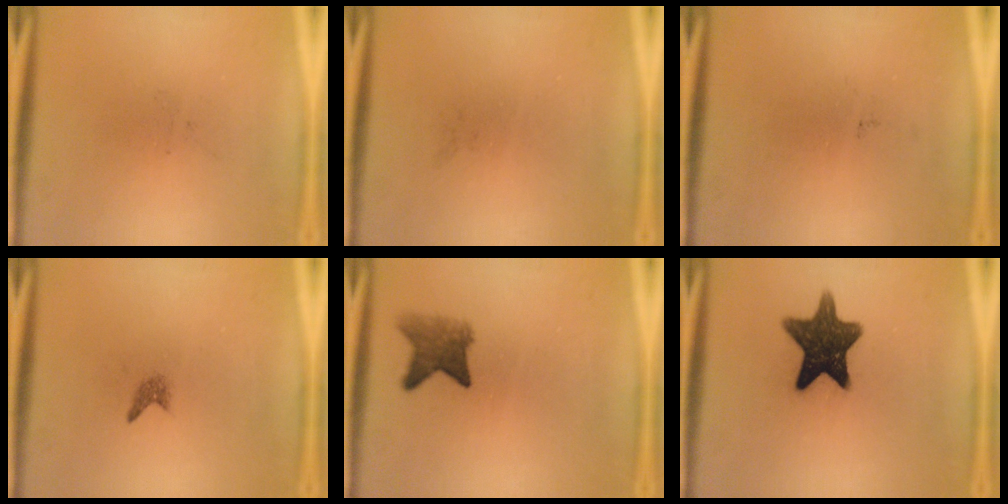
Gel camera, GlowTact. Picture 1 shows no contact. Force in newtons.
{"total": 0.0}
{"total": 0.0}
{"total": 0.9}
{"total": 4.3}
{"total": 12.2}